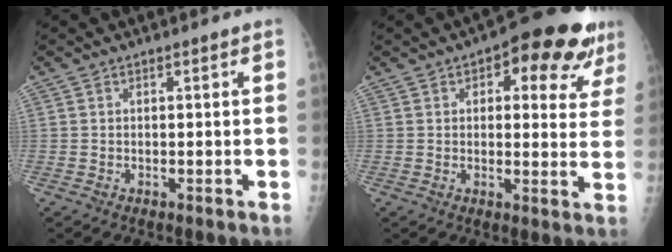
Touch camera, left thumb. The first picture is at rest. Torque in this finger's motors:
{"motor_torque": [0.03, 0.43, 0.18, 0.10, 0.08]}